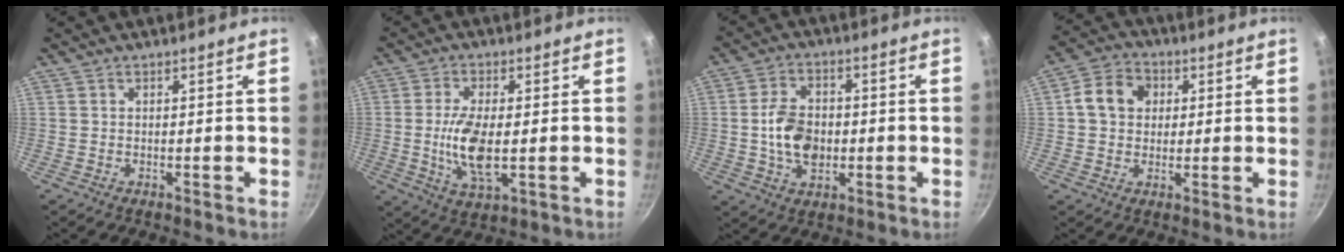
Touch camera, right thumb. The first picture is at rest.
{"total": 10.0, "force": [-0.7, 4.3, 8.9], "torque": [-0.175, -0.011, -0.007]}
{"total": 9.8, "force": [-0.6, 6.6, 7.3], "torque": [-0.112, 0.006, -0.009]}
{"total": 8.8, "force": [1.5, 7.2, 4.9], "torque": [-0.069, 0.012, 0.017]}